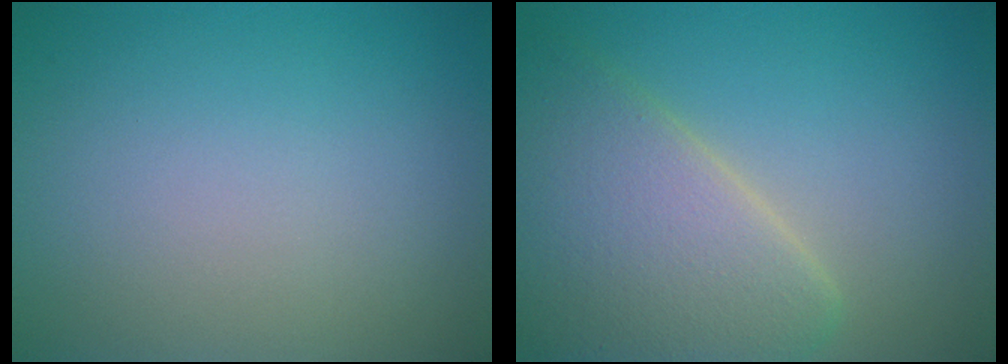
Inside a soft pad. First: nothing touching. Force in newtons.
{"total": 7.4, "press": 7.4, "slide": 0.4}